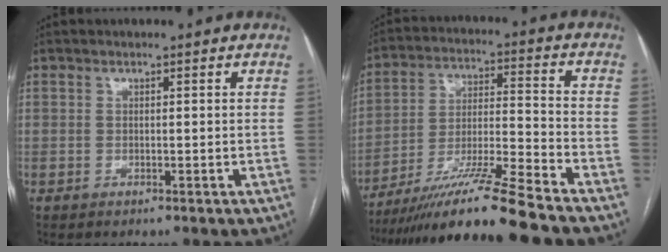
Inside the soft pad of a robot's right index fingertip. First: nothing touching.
{"total": 16.3, "force": [-13.3, -1.4, 9.3], "torque": [-0.179, -0.016, -0.237]}